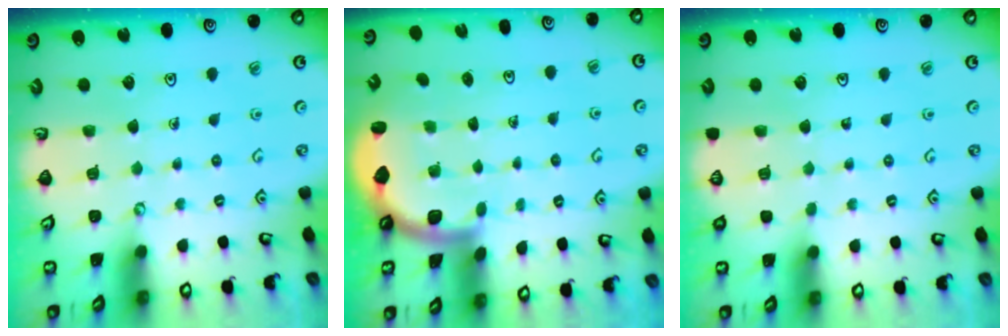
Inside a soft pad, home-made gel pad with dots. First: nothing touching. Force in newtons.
{"total": 1.8, "press": 1.8, "slide": 0.1}
{"total": 0.0}